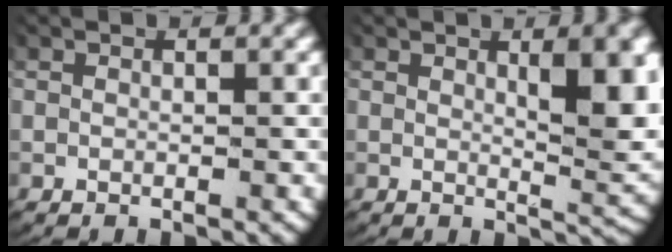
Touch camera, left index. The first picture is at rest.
{"total": 5.4, "force": [1.2, 1.5, 5.0], "torque": [-0.068, -0.018, 0.027]}